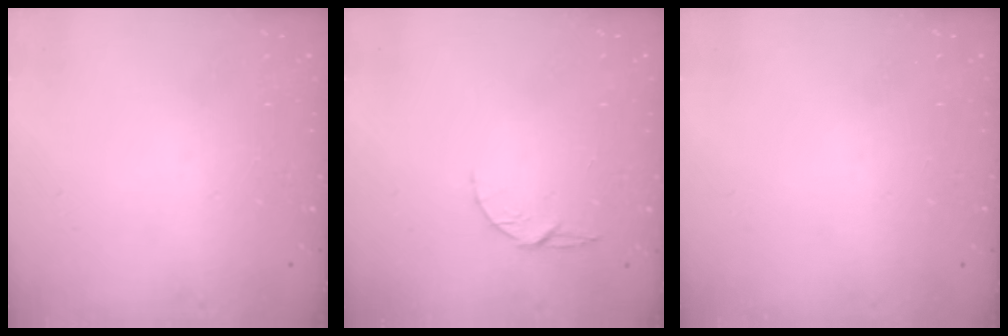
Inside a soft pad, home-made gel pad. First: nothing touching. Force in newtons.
{"total": 5.1, "press": 5.1, "slide": 0.4}
{"total": 0.0}